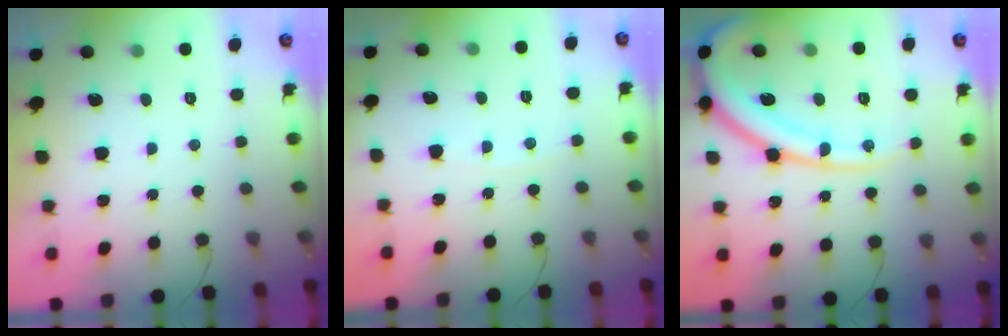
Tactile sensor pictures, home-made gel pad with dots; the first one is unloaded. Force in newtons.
{"total": 2.3, "press": 2.3, "slide": 0.3}
{"total": 18.5, "press": 18.3, "slide": 2.4}